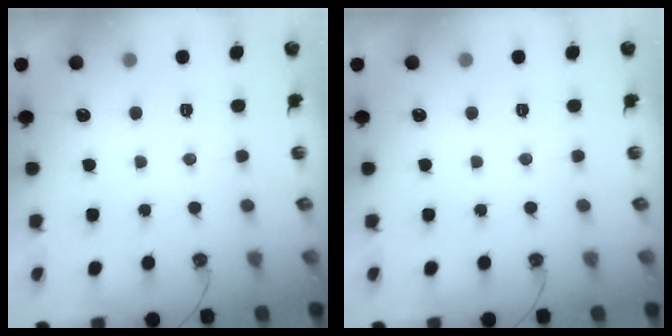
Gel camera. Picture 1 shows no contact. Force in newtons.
{"total": 0.0}